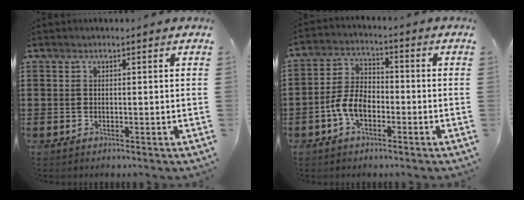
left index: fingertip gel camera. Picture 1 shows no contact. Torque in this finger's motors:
{"motor_torque": [1.28, 0.86, 0.52, 0.14]}